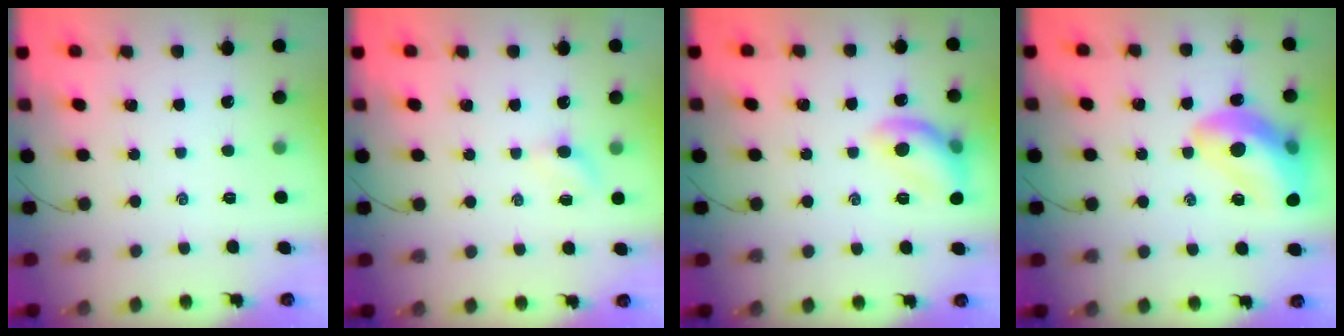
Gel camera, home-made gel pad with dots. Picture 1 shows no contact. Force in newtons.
{"total": 3.0, "press": 2.8, "slide": 0.9}
{"total": 10.3, "press": 10.3, "slide": 0.1}
{"total": 16.7, "press": 16.4, "slide": 3.1}